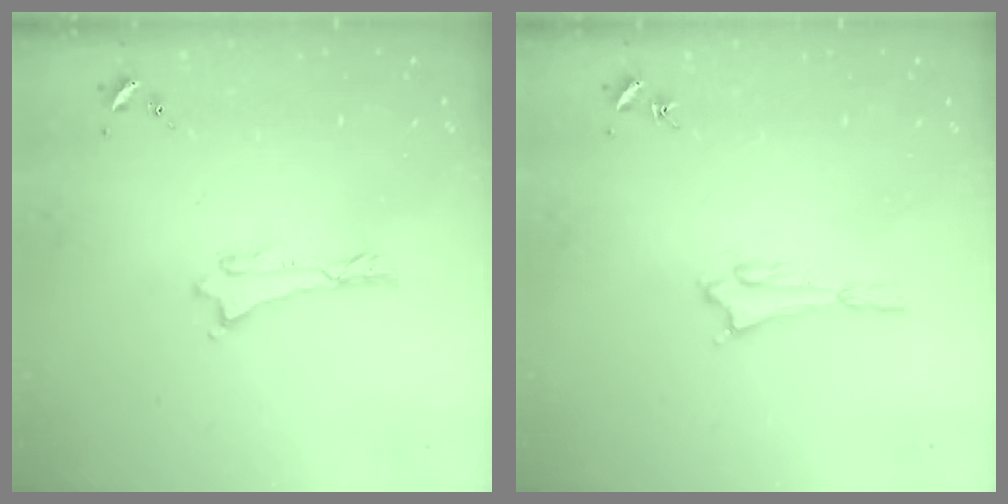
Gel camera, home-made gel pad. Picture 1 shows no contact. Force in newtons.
{"total": 1.6, "press": 1.6, "slide": 0.1}